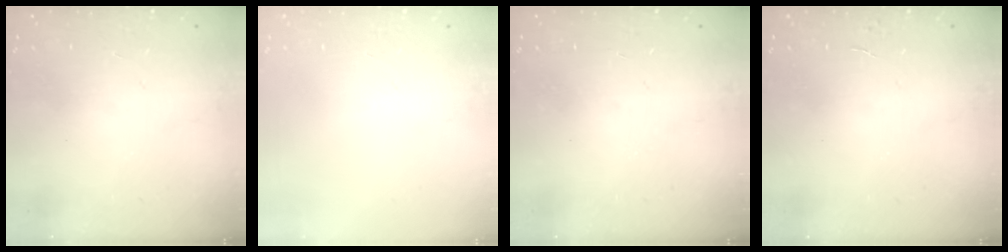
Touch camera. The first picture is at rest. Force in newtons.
{"total": 0.0}
{"total": 0.0}
{"total": 2.2, "press": 2.2, "slide": 0.2}